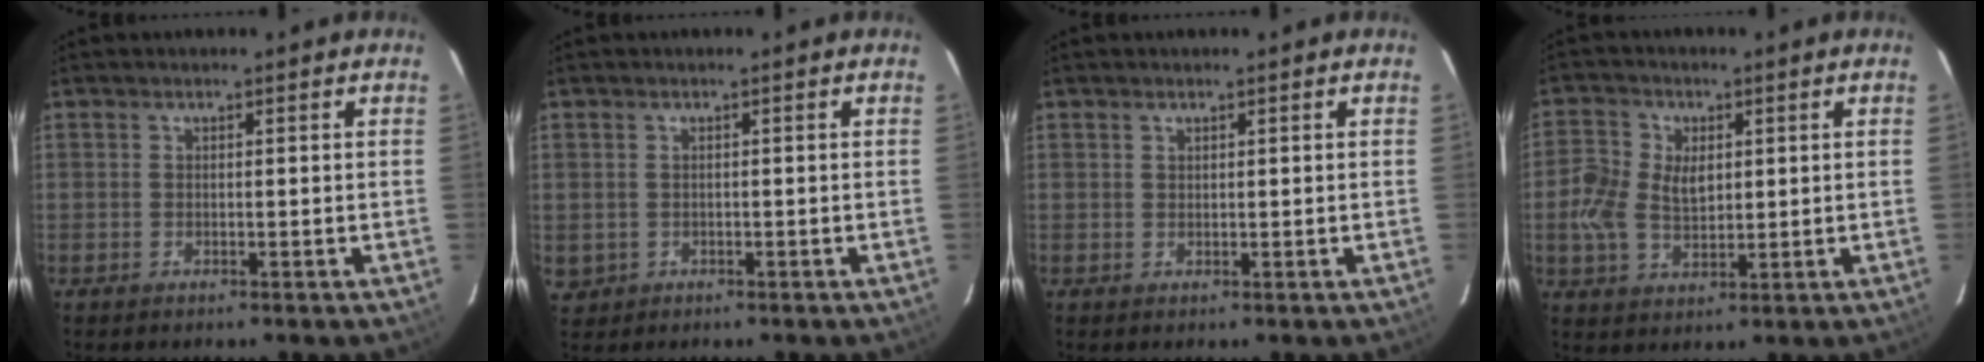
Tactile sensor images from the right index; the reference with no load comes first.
{"total": 2.7, "force": [-0.1, 2.6, 0.6], "torque": [-0.011, -0.001, 0.005]}
{"total": 0.6, "force": [0.5, 0.3, 0.1], "torque": [-0.001, 0.001, 0.009]}
{"total": 7.6, "force": [0.4, 5.5, 5.2], "torque": [-0.117, 0.009, 0.005]}